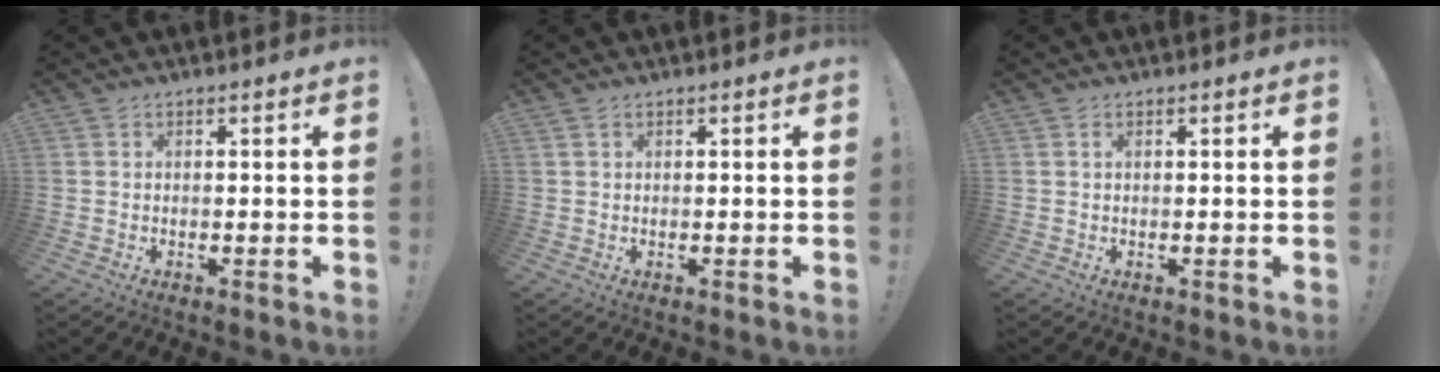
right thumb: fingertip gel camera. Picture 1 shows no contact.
{"total": 0.6, "force": [0.4, 0.4, 0.2], "torque": [-0.008, 0.003, 0.008]}
{"total": 0.7, "force": [0.3, 0.3, 0.5], "torque": [-0.013, 0.003, 0.006]}